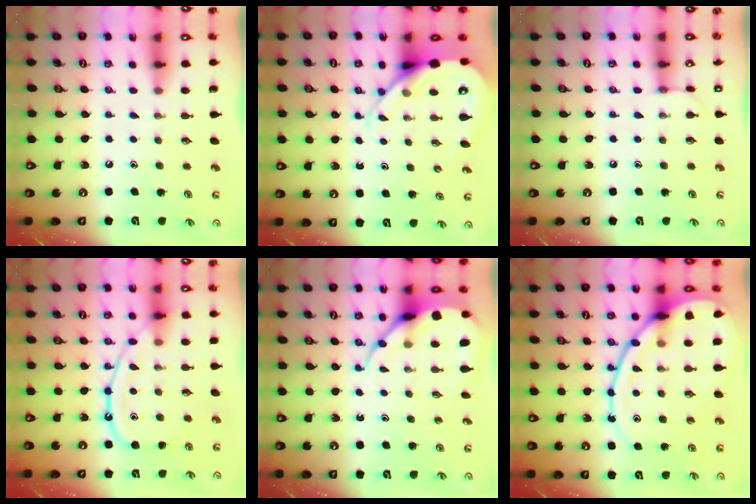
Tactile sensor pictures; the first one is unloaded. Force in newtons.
{"total": 9.1, "press": 9.1, "slide": 0.9}
{"total": 4.3, "press": 4.3, "slide": 0.2}
{"total": 12.1, "press": 12.0, "slide": 1.5}
{"total": 9.0, "press": 8.9, "slide": 0.9}
{"total": 16.3, "press": 16.2, "slide": 1.4}